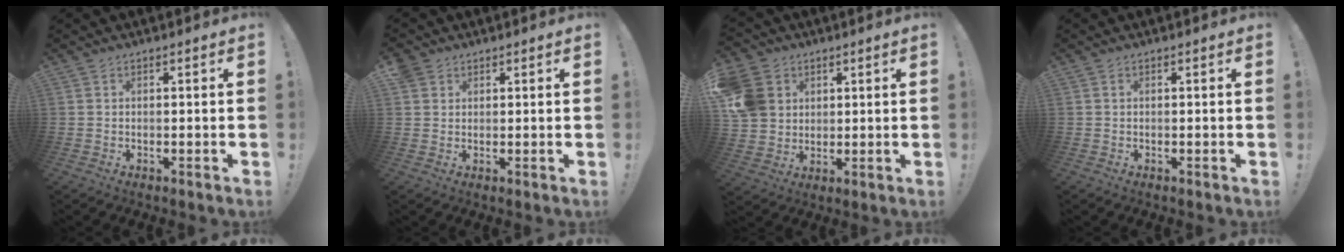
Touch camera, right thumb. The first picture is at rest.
{"total": 2.7, "force": [1.7, 2.0, 0.6], "torque": [-0.011, -0.007, 0.032]}
{"total": 12.0, "force": [3.5, 10.5, 4.8], "torque": [-0.088, -0.010, 0.072]}
{"total": 0.0}